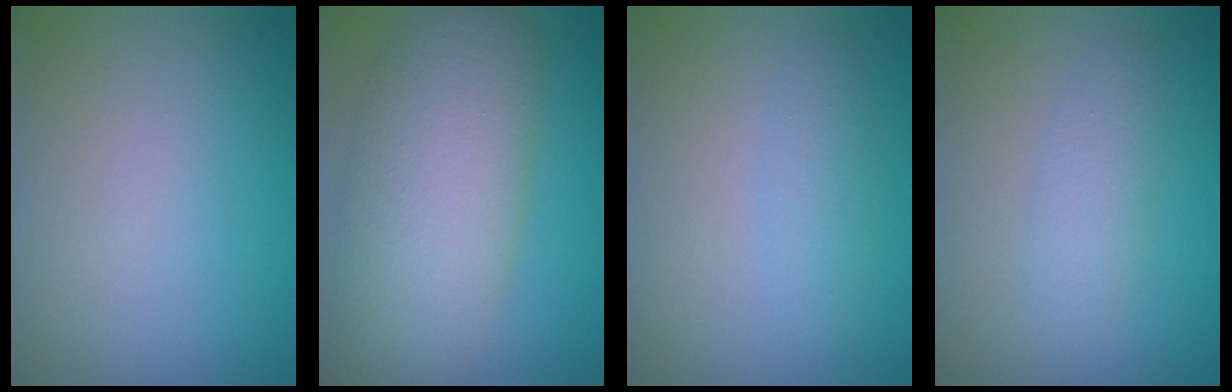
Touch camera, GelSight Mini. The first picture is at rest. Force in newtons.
{"total": 9.0, "press": 8.9, "slide": 0.5}
{"total": 1.6, "press": 1.6, "slide": 0.0}
{"total": 2.2, "press": 2.2, "slide": 0.2}